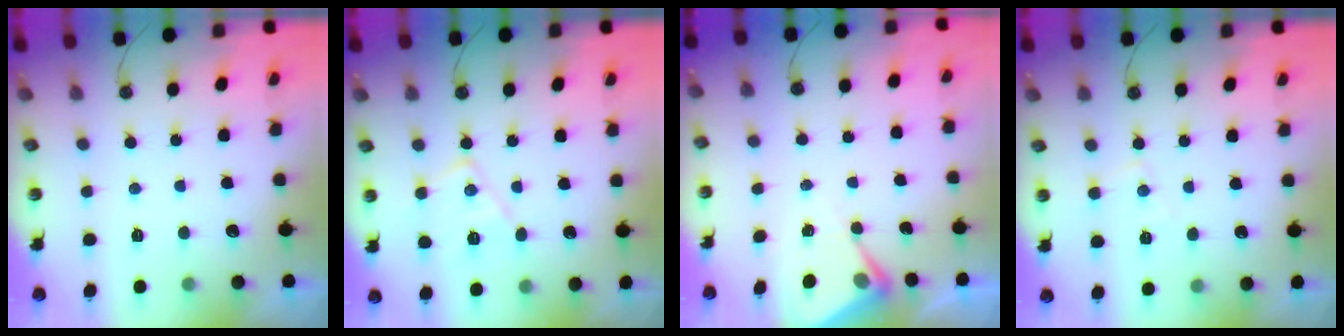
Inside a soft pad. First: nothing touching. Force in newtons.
{"total": 11.9, "press": 11.8, "slide": 0.6}
{"total": 5.8, "press": 5.8, "slide": 0.3}
{"total": 4.9, "press": 4.9, "slide": 0.4}